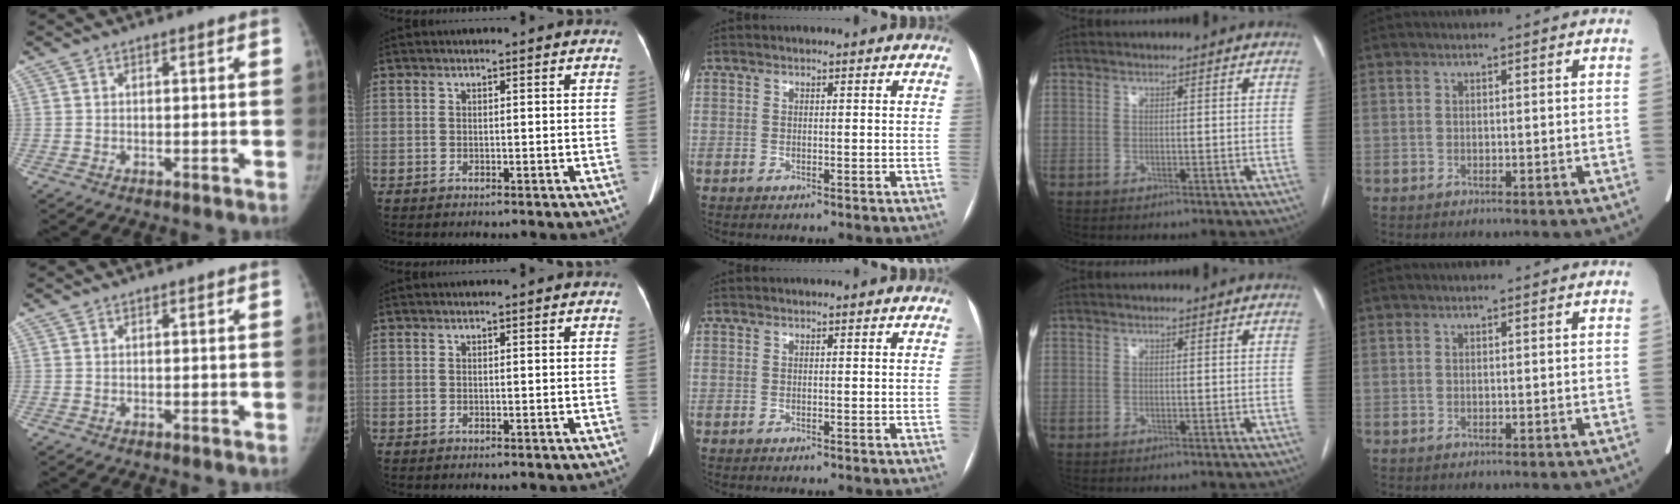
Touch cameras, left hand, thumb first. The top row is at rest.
{}